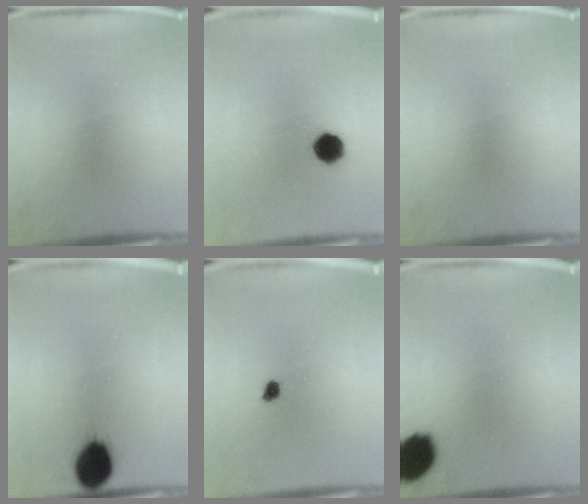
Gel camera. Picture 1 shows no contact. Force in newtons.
{"total": 6.2}
{"total": 0.0}
{"total": 9.5}
{"total": 1.8}
{"total": 11.9}